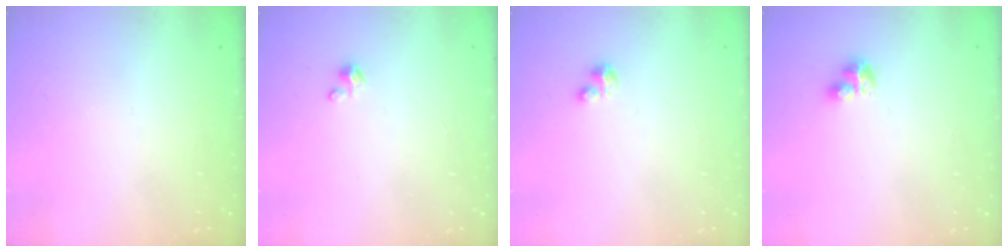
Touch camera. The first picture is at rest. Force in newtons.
{"total": 1.4, "press": 1.4, "slide": 0.3}
{"total": 1.7, "press": 1.7, "slide": 0.4}
{"total": 4.5, "press": 4.5, "slide": 0.4}